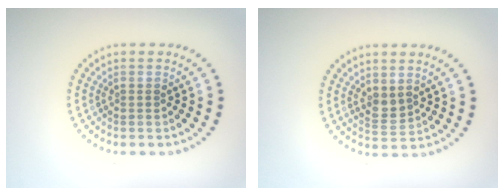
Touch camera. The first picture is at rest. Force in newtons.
{"total": 1.7, "press": 1.6, "slide": 0.7}